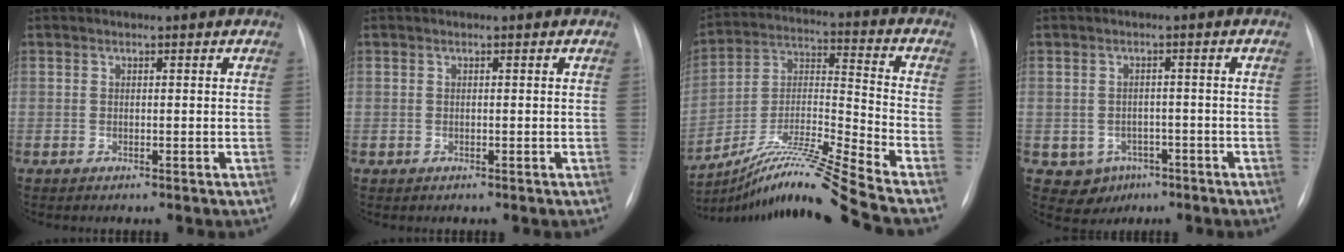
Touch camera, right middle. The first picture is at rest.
{"total": 0.0}
{"total": 17.3, "force": [-14.6, -3.4, 8.8], "torque": [-0.178, -0.001, -0.261]}
{"total": 4.5, "force": [-2.1, 3.9, 1.0], "torque": [-0.015, 0.006, -0.019]}